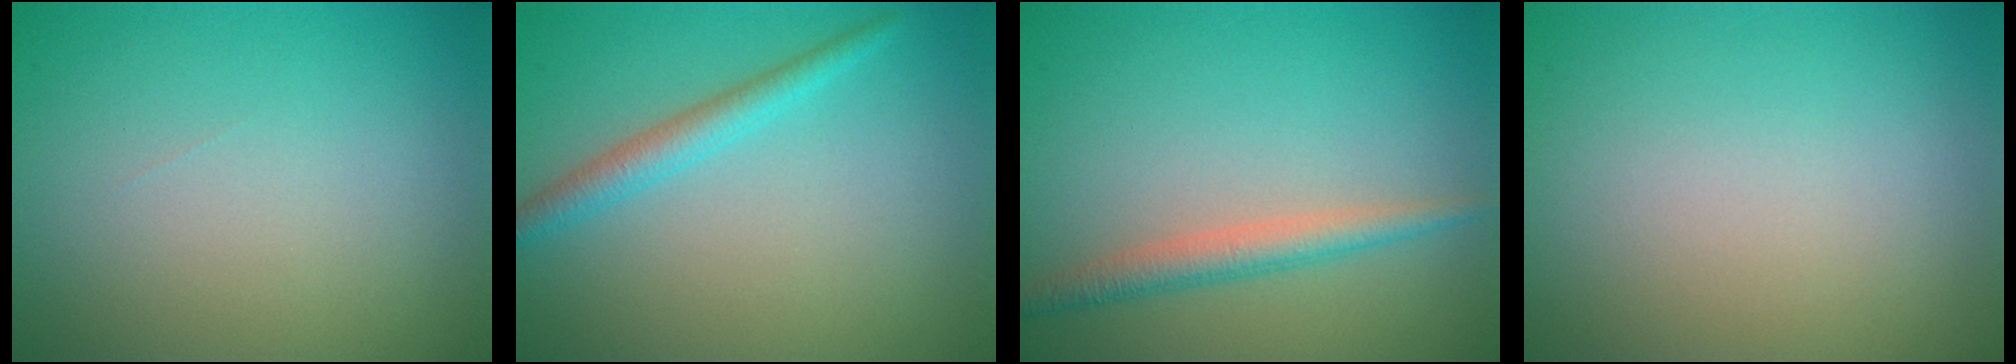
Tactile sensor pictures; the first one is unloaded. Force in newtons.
{"total": 2.3, "press": 2.3, "slide": 0.1}
{"total": 2.5, "press": 2.5, "slide": 0.1}
{"total": 0.0}